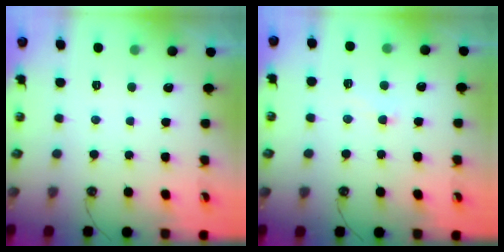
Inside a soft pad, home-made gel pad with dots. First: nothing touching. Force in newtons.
{"total": 0.9, "press": 0.8, "slide": 0.4}